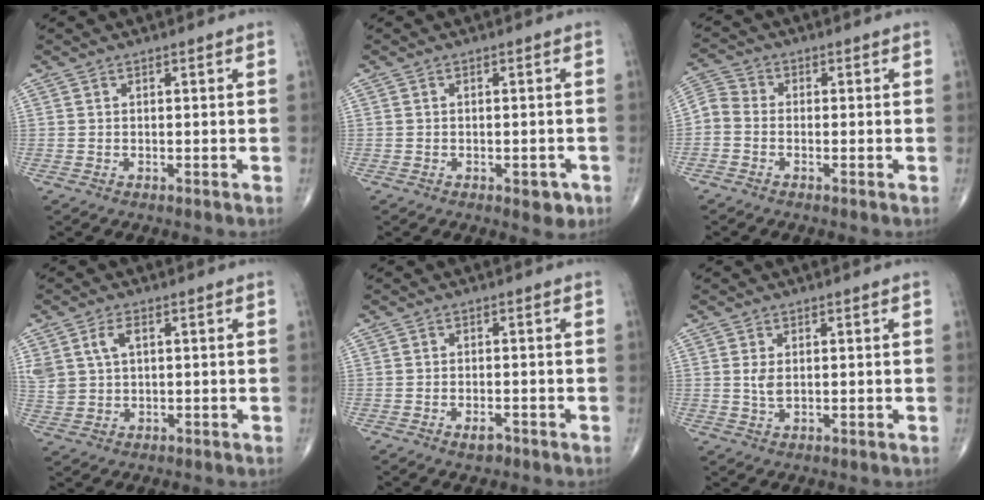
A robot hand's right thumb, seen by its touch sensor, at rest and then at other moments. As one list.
[{"total": 3.2, "force": [-1.6, 1.6, 2.3], "torque": [-0.013, 0.002, -0.017]}, {"total": 3.8, "force": [-1.3, 2.9, 1.9], "torque": [-0.039, 0.014, -0.041]}, {"total": 6.2, "force": [2.2, 3.9, 4.4], "torque": [-0.096, 0.000, 0.050]}, {"total": 2.1, "force": [-1.3, 0.9, 1.3], "torque": [-0.021, 0.004, -0.022]}, {"total": 2.5, "force": [0.4, 1.2, 2.1], "torque": [-0.044, -0.004, 0.010]}]